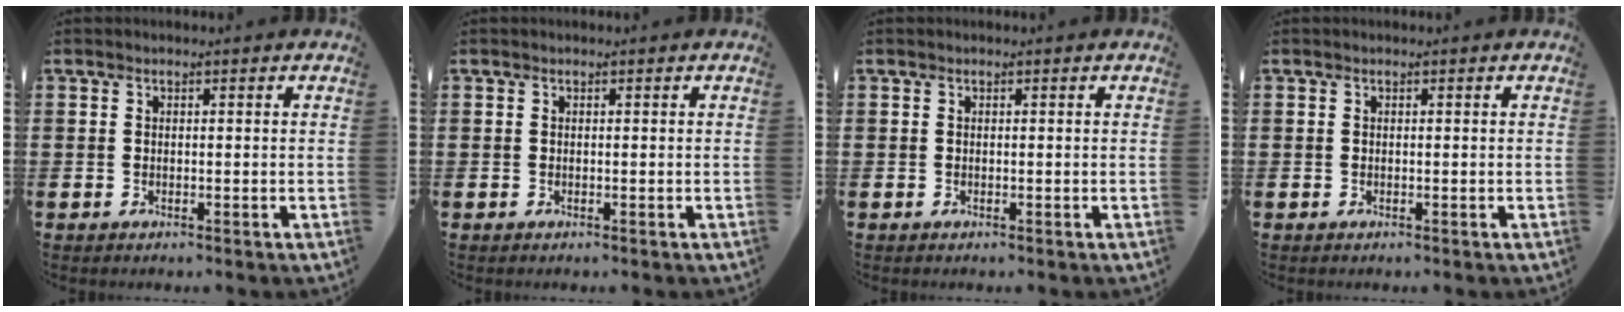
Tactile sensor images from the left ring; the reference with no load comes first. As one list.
[{"total": 0.0}, {"total": 0.0}, {"total": 0.0}]